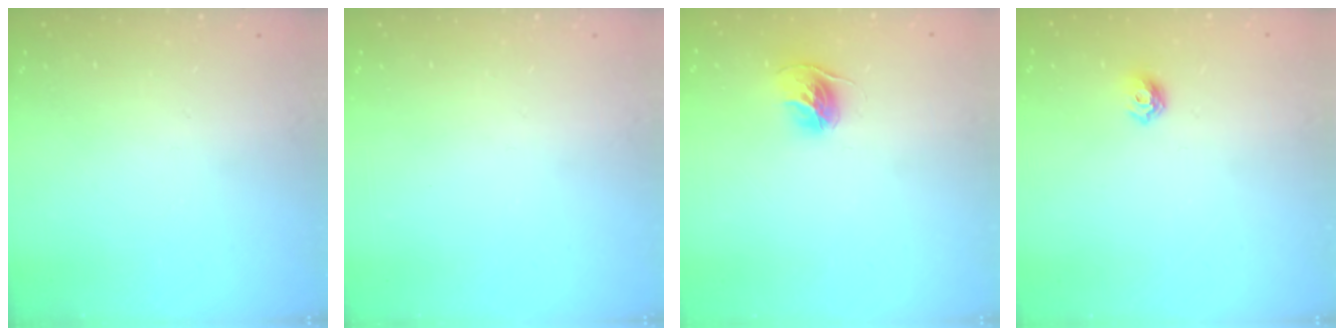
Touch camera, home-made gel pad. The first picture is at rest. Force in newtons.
{"total": 0.0}
{"total": 11.1, "press": 11.1, "slide": 0.9}
{"total": 7.3, "press": 7.2, "slide": 0.8}